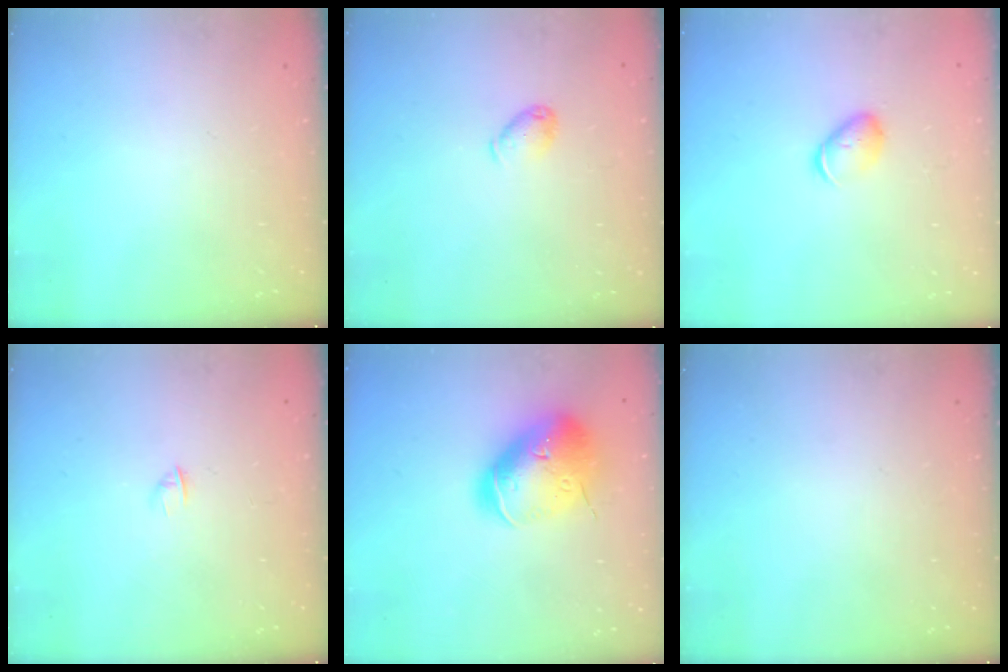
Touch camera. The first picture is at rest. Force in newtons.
{"total": 5.1, "press": 5.0, "slide": 1.0}
{"total": 5.8, "press": 5.8, "slide": 0.7}
{"total": 1.9, "press": 1.8, "slide": 0.5}
{"total": 21.2, "press": 20.9, "slide": 3.2}
{"total": 0.0}